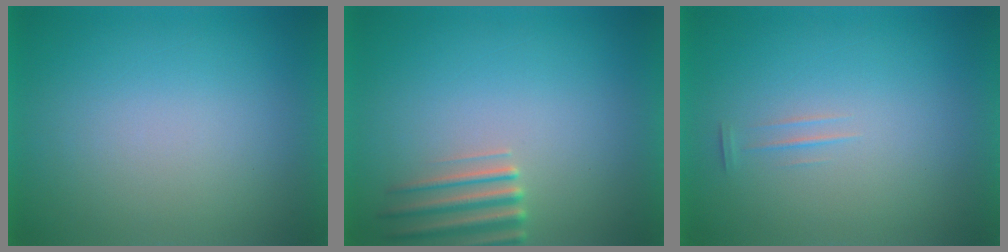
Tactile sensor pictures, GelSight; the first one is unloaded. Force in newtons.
{"total": 2.8}
{"total": 1.4}